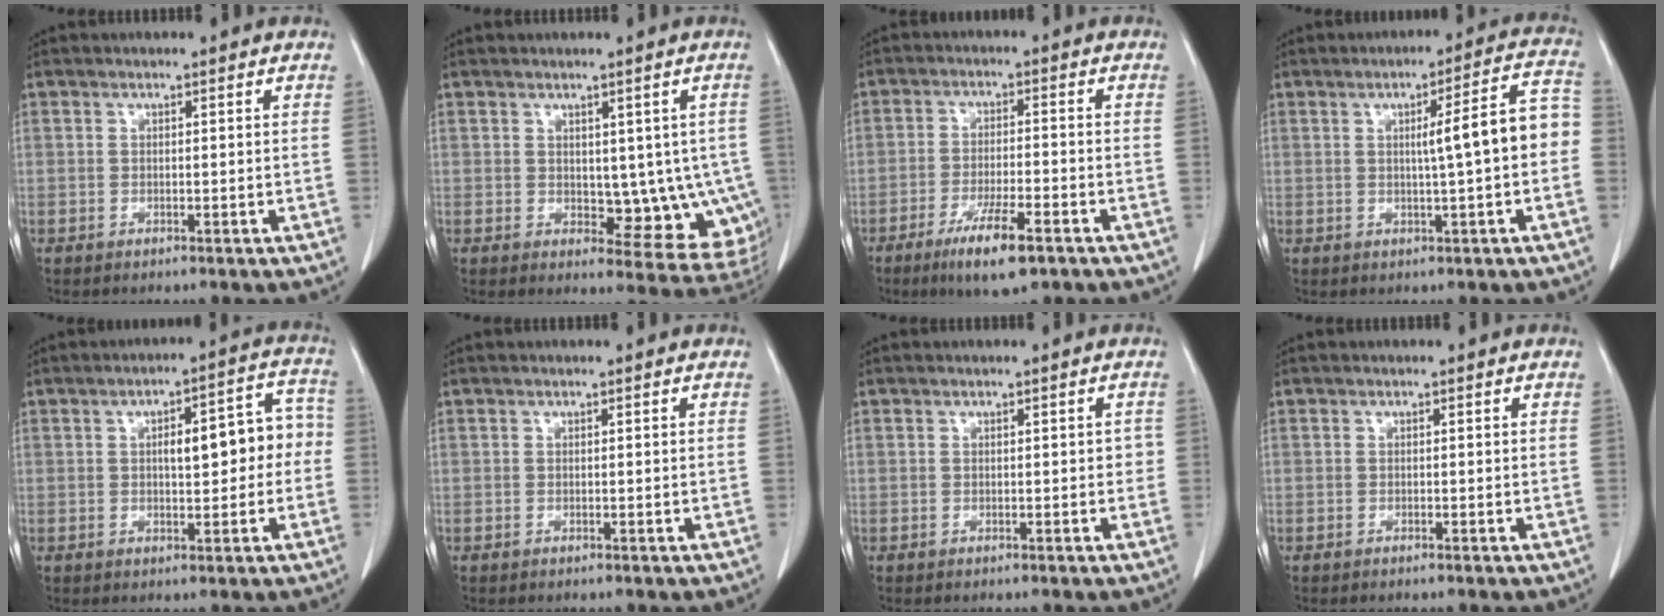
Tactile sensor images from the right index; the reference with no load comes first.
{"total": 9.4, "force": [-0.1, 5.3, 7.7], "torque": [-0.067, 0.001, 0.012]}
{"total": 8.5, "force": [-5.1, 1.1, 6.8], "torque": [-0.122, -0.017, -0.083]}
{"total": 8.4, "force": [-0.2, 0.3, 8.4], "torque": [-0.109, 0.026, -0.006]}
{"total": 8.5, "force": [0.2, 3.1, 7.9], "torque": [-0.101, 0.040, 0.007]}
{"total": 0.0}
{"total": 0.9, "force": [0.0, 0.7, 0.6], "torque": [-0.001, 0.010, 0.001]}
{"total": 0.0}